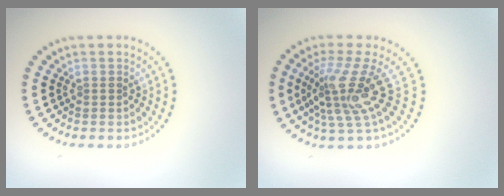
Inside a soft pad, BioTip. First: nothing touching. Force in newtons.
{"total": 4.6, "press": 3.1, "slide": 3.4}